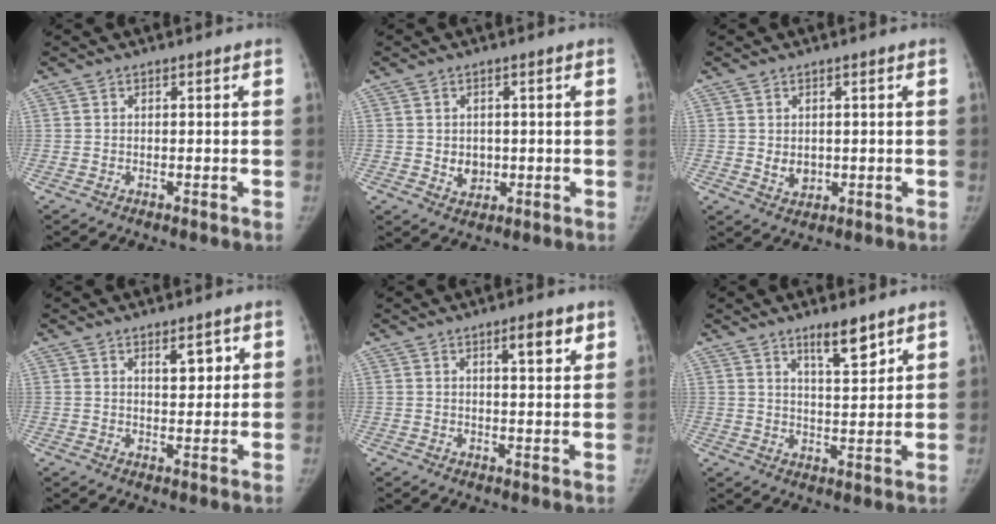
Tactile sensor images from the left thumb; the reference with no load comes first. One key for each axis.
{"total": 3.4, "fx": 0.0, "fy": 2.9, "fz": 1.8, "tx": -0.011, "ty": -0.001, "tz": 0.010}
{"total": 2.9, "fx": 0.3, "fy": 2.3, "fz": 1.8, "tx": -0.019, "ty": -0.007, "tz": 0.015}
{"total": 3.9, "fx": 1.9, "fy": 1.8, "fz": 2.9, "tx": -0.022, "ty": -0.011, "tz": 0.029}
{"total": 5.1, "fx": 2.9, "fy": 1.3, "fz": 4.0, "tx": -0.047, "ty": -0.016, "tz": 0.043}
{"total": 6.4, "fx": 4.7, "fy": 1.4, "fz": 4.2, "tx": -0.053, "ty": -0.037, "tz": 0.077}